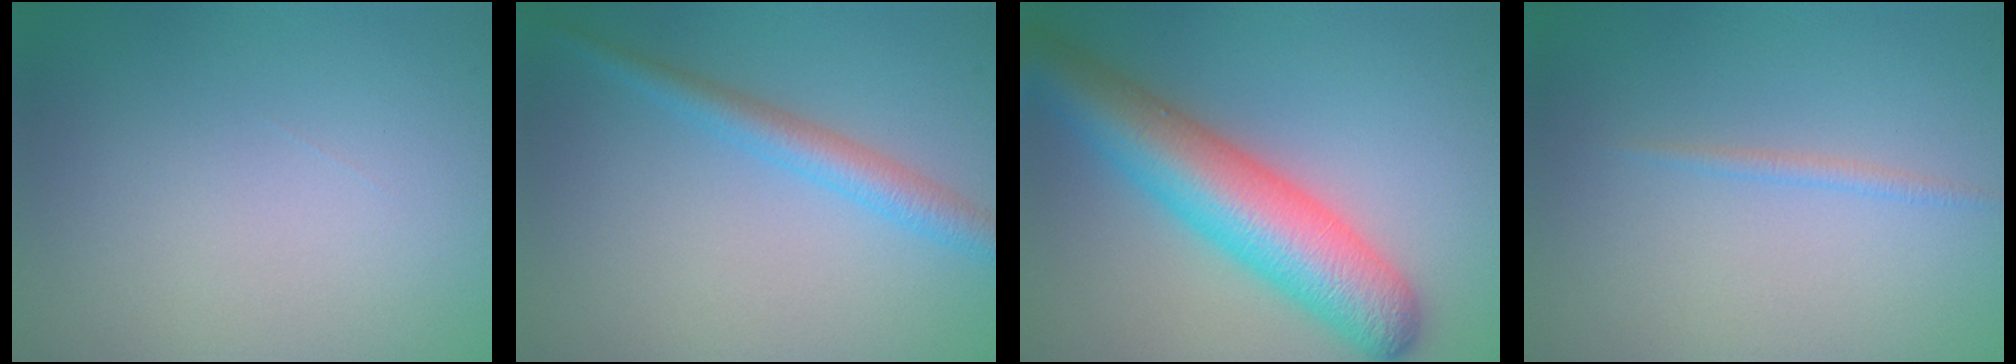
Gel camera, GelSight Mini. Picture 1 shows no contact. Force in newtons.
{"total": 2.7, "press": 2.7, "slide": 0.2}
{"total": 8.4, "press": 8.4, "slide": 0.3}
{"total": 0.8, "press": 0.8, "slide": 0.0}